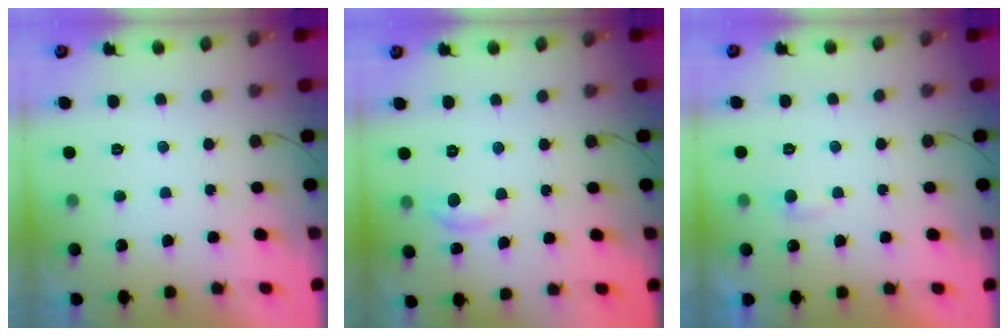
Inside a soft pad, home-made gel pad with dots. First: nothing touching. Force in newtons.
{"total": 3.3, "press": 3.3, "slide": 0.1}
{"total": 3.5, "press": 3.4, "slide": 0.4}